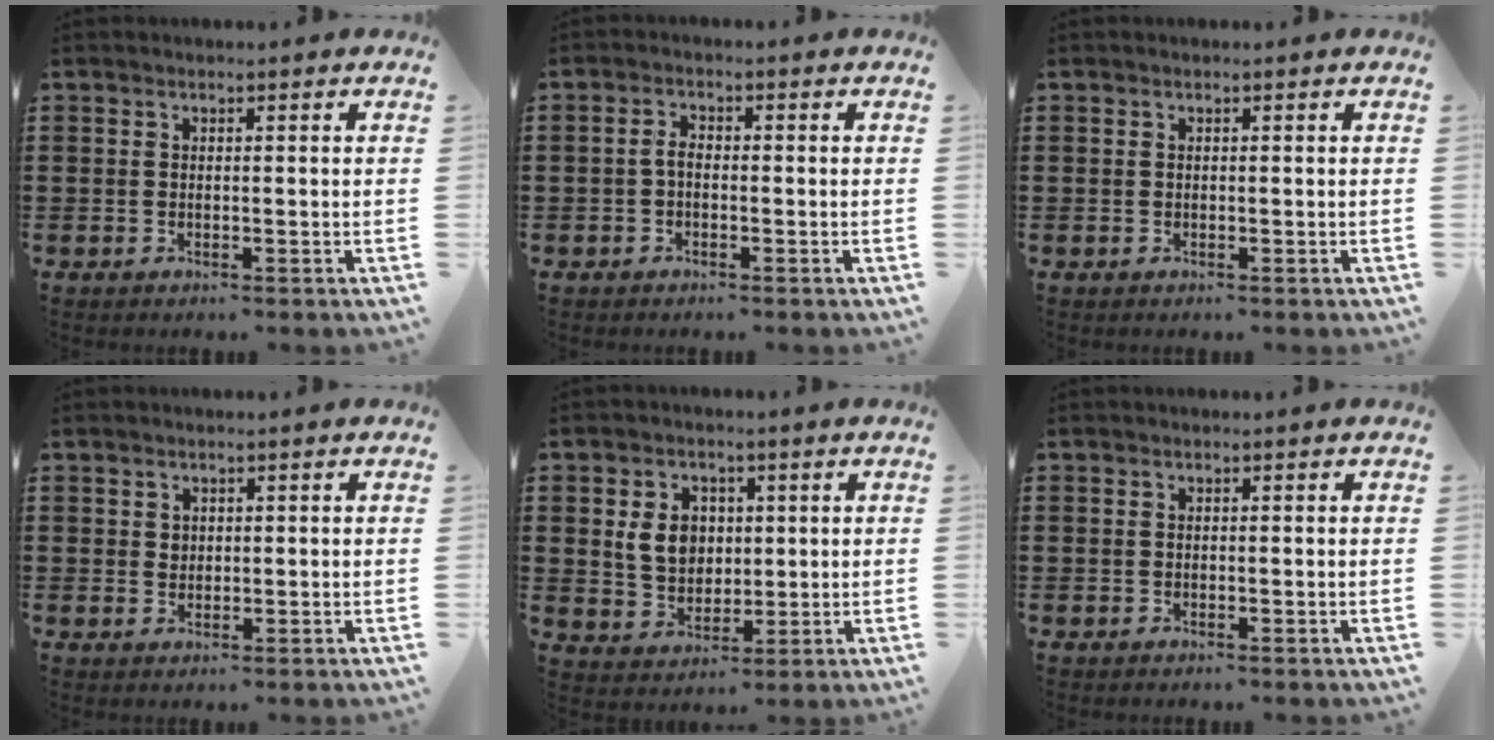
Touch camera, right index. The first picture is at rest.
{"total": 2.0, "force": [-0.6, 0.9, 1.6], "torque": [-0.040, -0.002, -0.015]}
{"total": 0.0}
{"total": 0.9, "force": [0.5, 0.7, 0.2], "torque": [-0.006, 0.002, 0.010]}
{"total": 6.4, "force": [1.2, 5.1, 3.7], "torque": [-0.088, 0.009, 0.018]}
{"total": 0.0}